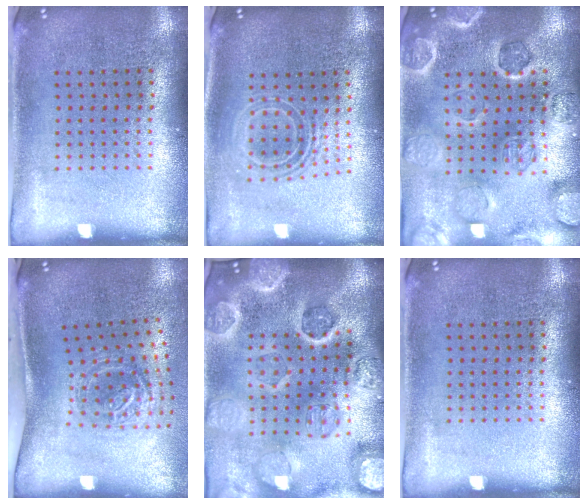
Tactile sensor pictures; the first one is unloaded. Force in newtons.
{"total": 1.7, "press": 1.2, "slide": 1.1}
{"total": 2.6, "press": 2.6, "slide": 0.4}
{"total": 1.7, "press": 1.2, "slide": 1.3}
{"total": 5.5, "press": 4.6, "slide": 2.9}
{"total": 0.0}